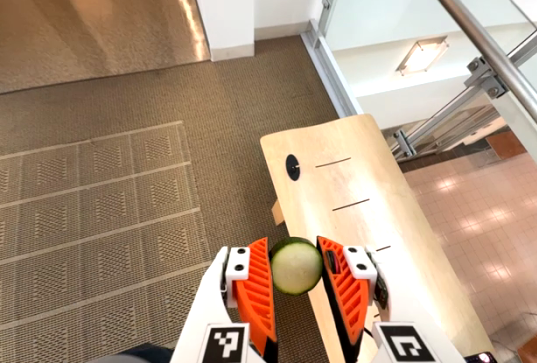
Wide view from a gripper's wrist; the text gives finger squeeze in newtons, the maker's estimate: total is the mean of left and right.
{"total": 10.1, "left": 10.2, "right": 10.0}